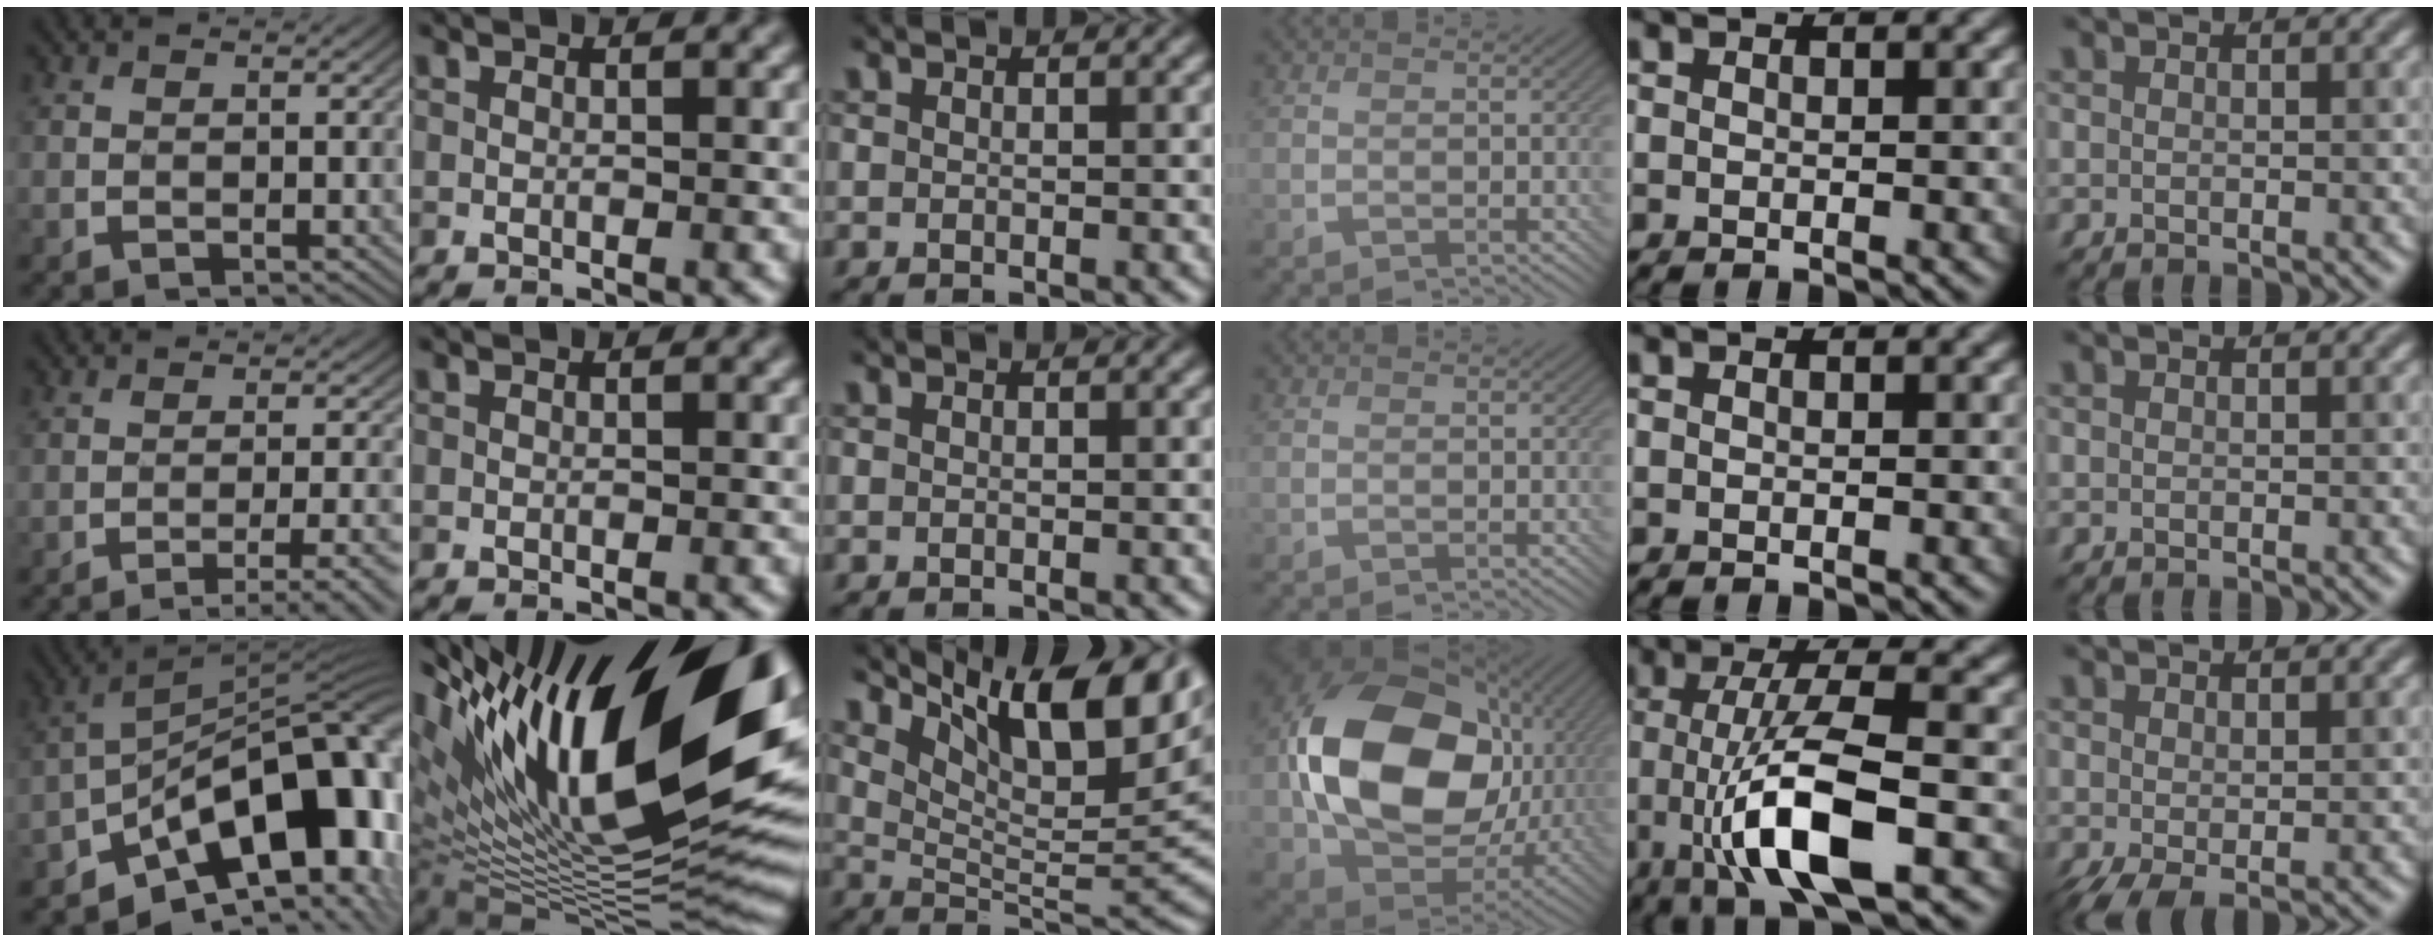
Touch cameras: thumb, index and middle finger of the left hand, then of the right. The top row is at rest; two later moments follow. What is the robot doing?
{"motion": "screw", "object": "bottle cap"}